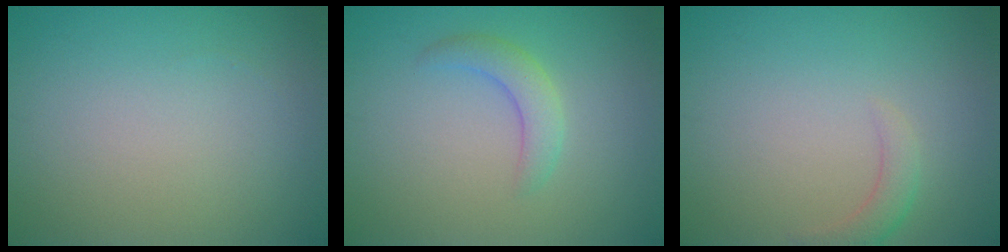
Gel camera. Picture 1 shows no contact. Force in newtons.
{"total": 2.3, "press": 2.3, "slide": 0.2}
{"total": 1.6, "press": 1.6, "slide": 0.3}